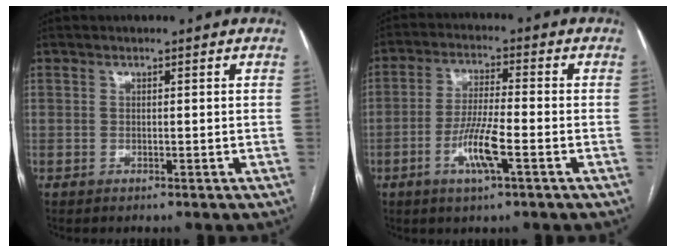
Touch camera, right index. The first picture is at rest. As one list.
[{"total": 7.5, "force": [-2.9, 0.7, 6.9], "torque": [-0.135, -0.005, -0.054]}]